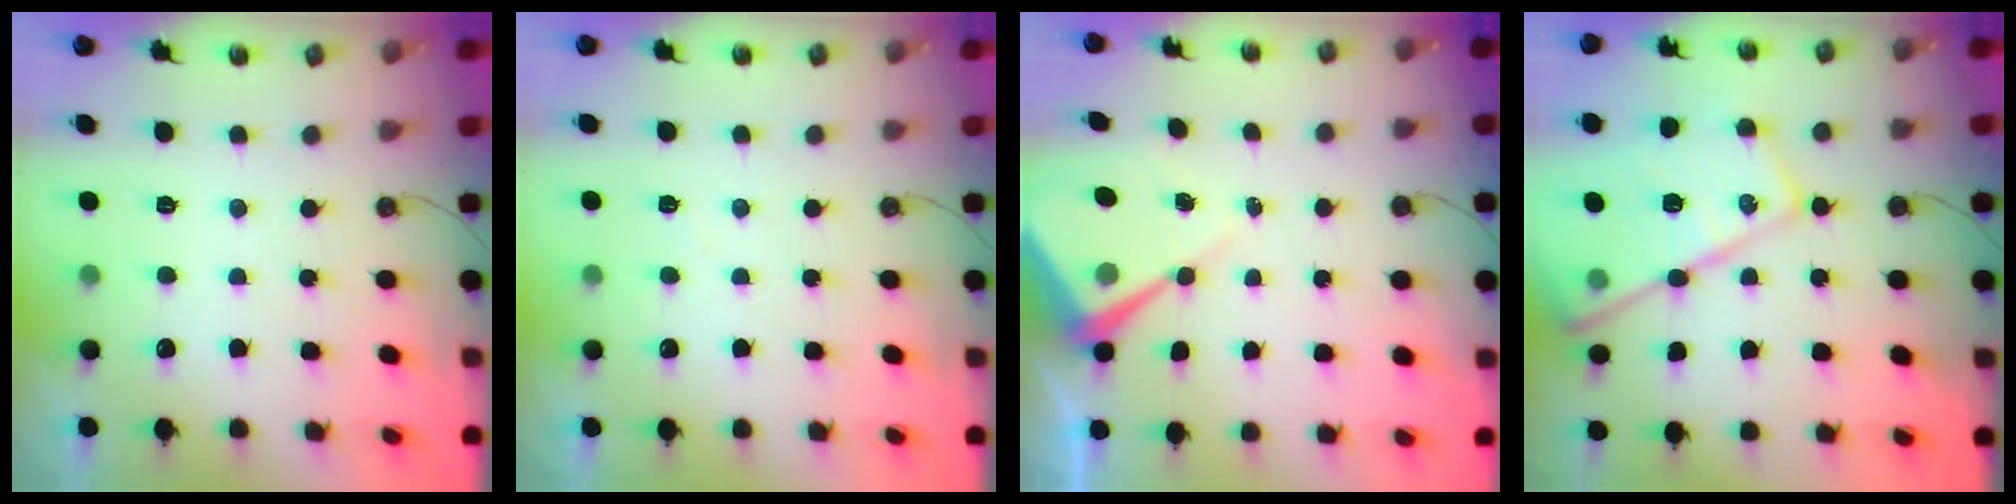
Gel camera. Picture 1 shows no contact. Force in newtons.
{"total": 3.4, "press": 3.4, "slide": 0.5}
{"total": 8.8, "press": 8.8, "slide": 0.7}
{"total": 21.7, "press": 21.7, "slide": 1.2}